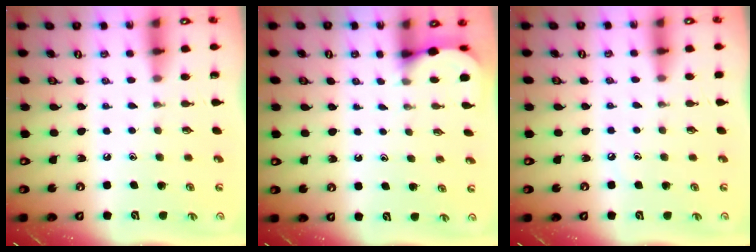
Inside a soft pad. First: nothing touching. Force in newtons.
{"total": 2.6, "press": 2.6, "slide": 0.2}
{"total": 2.6, "press": 2.6, "slide": 0.4}